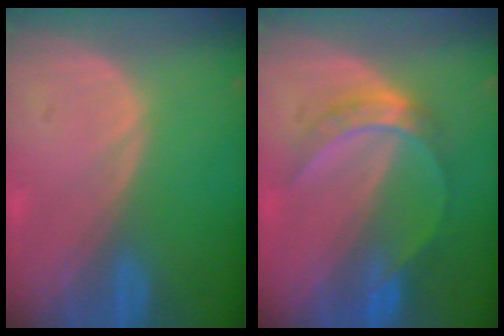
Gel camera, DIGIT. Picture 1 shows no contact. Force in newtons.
{"total": 5.2, "press": 5.2, "slide": 0.5}